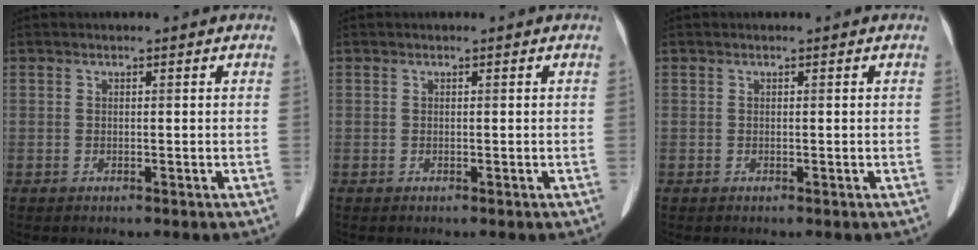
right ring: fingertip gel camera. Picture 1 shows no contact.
{"total": 0.0}
{"total": 0.0}